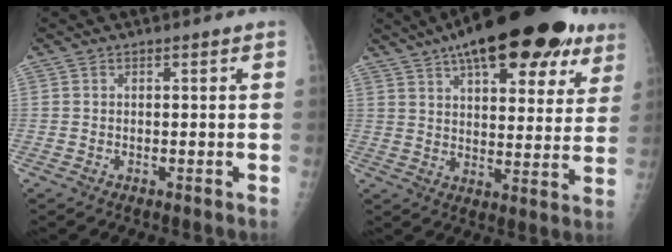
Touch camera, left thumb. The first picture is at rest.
{"total": 25.8, "force": [16.0, 10.1, 17.6], "torque": [-0.236, -0.018, 0.223]}